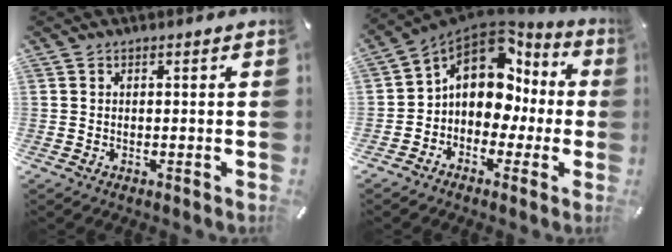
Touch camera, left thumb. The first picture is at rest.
{"total": 12.9, "force": [2.9, 10.0, 7.5], "torque": [-0.138, -0.020, 0.050]}